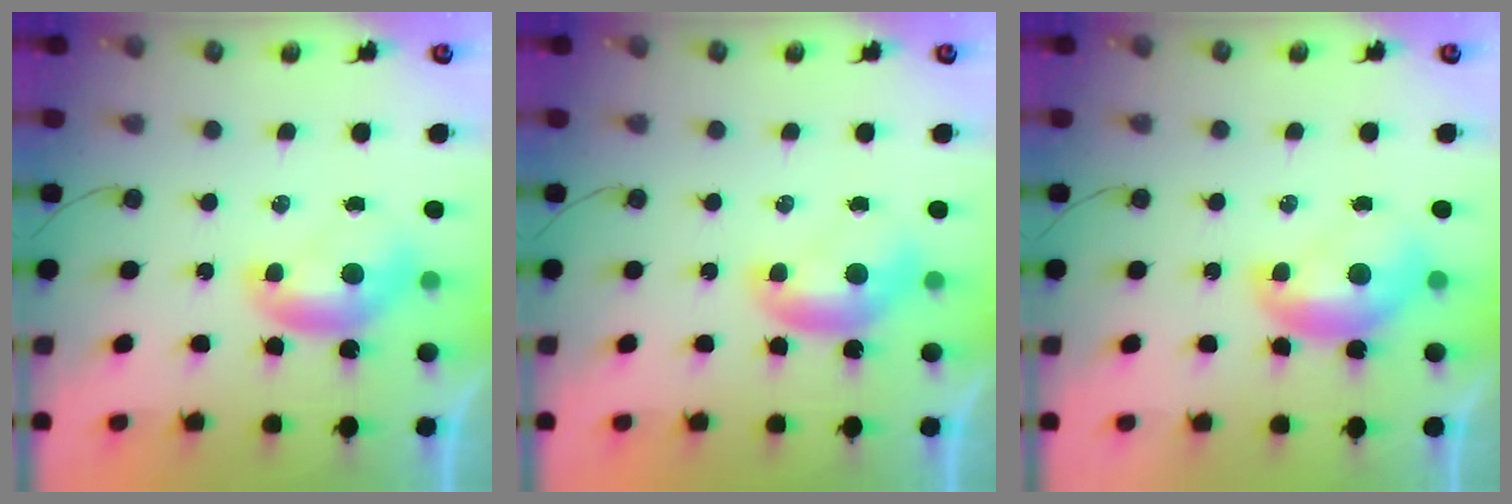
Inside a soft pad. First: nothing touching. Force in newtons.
{"total": 0.0}
{"total": 1.6, "press": 1.5, "slide": 0.3}